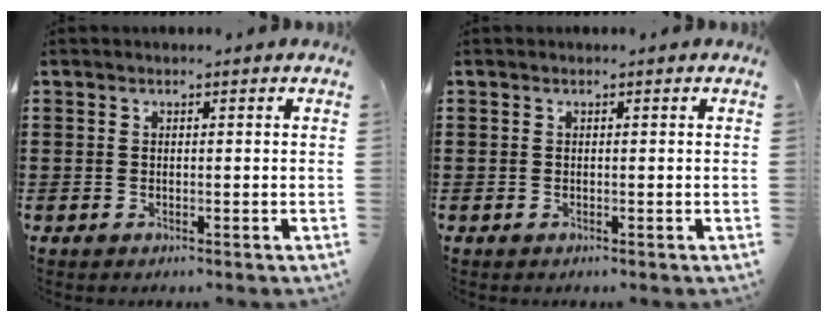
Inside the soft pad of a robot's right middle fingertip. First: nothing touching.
{"total": 0.0}